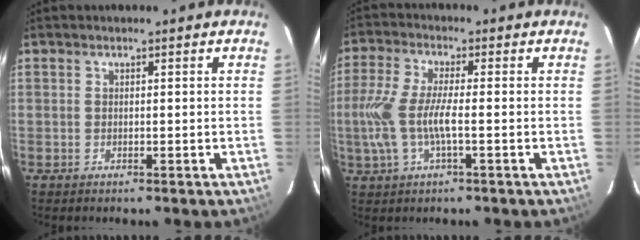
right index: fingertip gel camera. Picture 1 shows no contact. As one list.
[{"total": 9.1, "force": [-1.6, 2.1, 8.7], "torque": [-0.192, -0.003, -0.031]}]